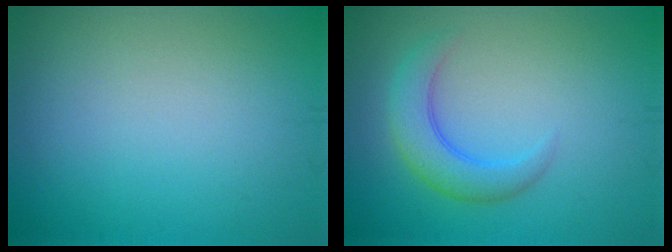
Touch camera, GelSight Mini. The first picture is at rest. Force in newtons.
{"total": 3.7, "press": 3.7, "slide": 0.1}